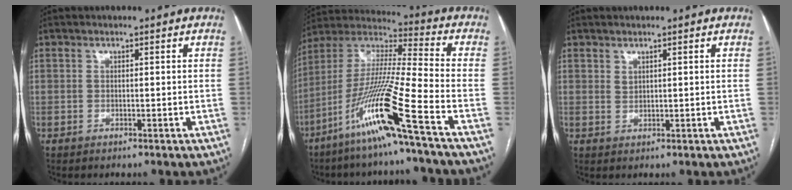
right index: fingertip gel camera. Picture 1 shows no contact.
{"total": 16.9, "force": [-9.2, -1.9, 14.0], "torque": [-0.293, -0.023, -0.176]}
{"total": 0.8, "force": [0.6, 0.4, 0.3], "torque": [-0.004, -0.004, 0.013]}